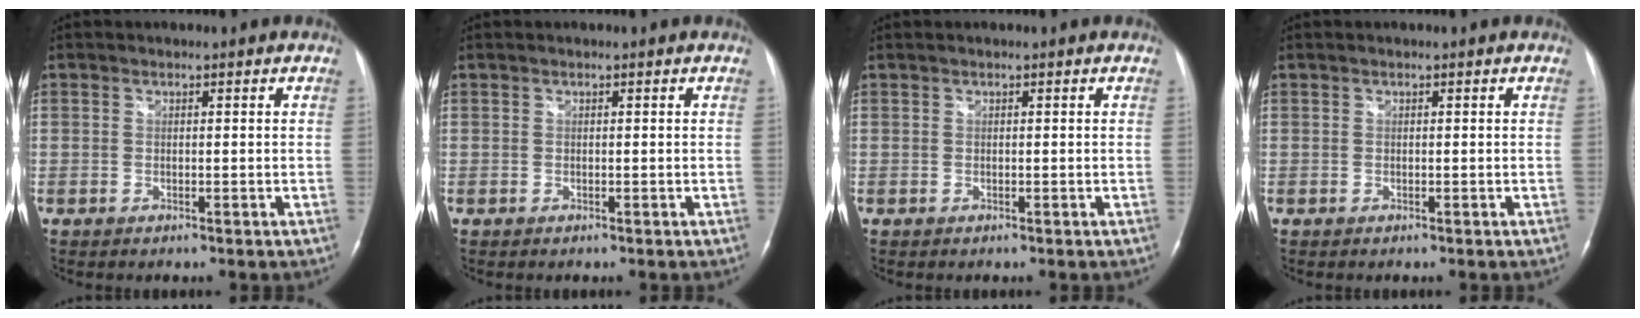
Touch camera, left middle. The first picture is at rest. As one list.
[{"total": 0.0}, {"total": 0.0}, {"total": 0.0}]